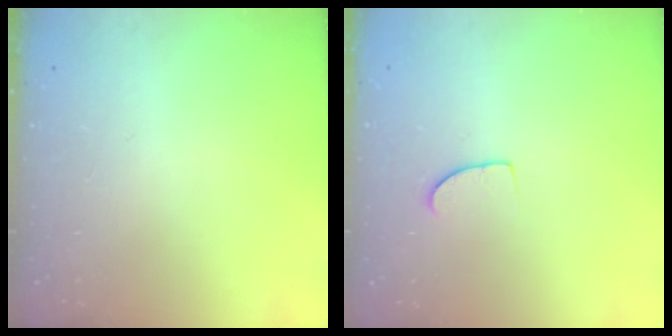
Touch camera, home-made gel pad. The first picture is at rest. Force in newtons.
{"total": 6.5, "press": 6.5, "slide": 0.5}